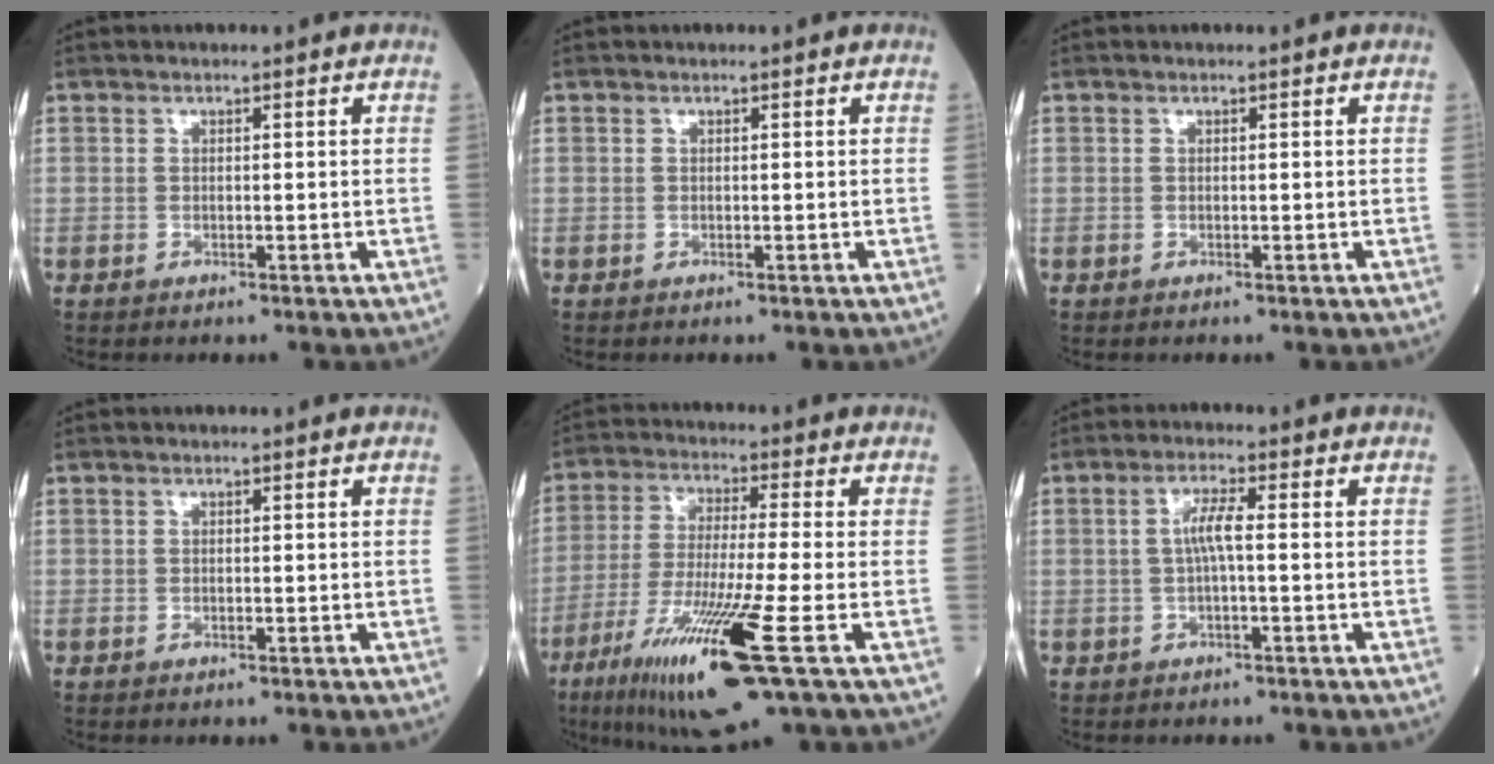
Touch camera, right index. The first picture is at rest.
{"total": 0.0}
{"total": 0.0}
{"total": 0.0}
{"total": 16.2, "force": [-7.3, 0.1, 14.5], "torque": [-0.284, -0.045, -0.133]}
{"total": 3.4, "force": [0.0, 0.1, 3.4], "torque": [-0.067, 0.007, 0.001]}